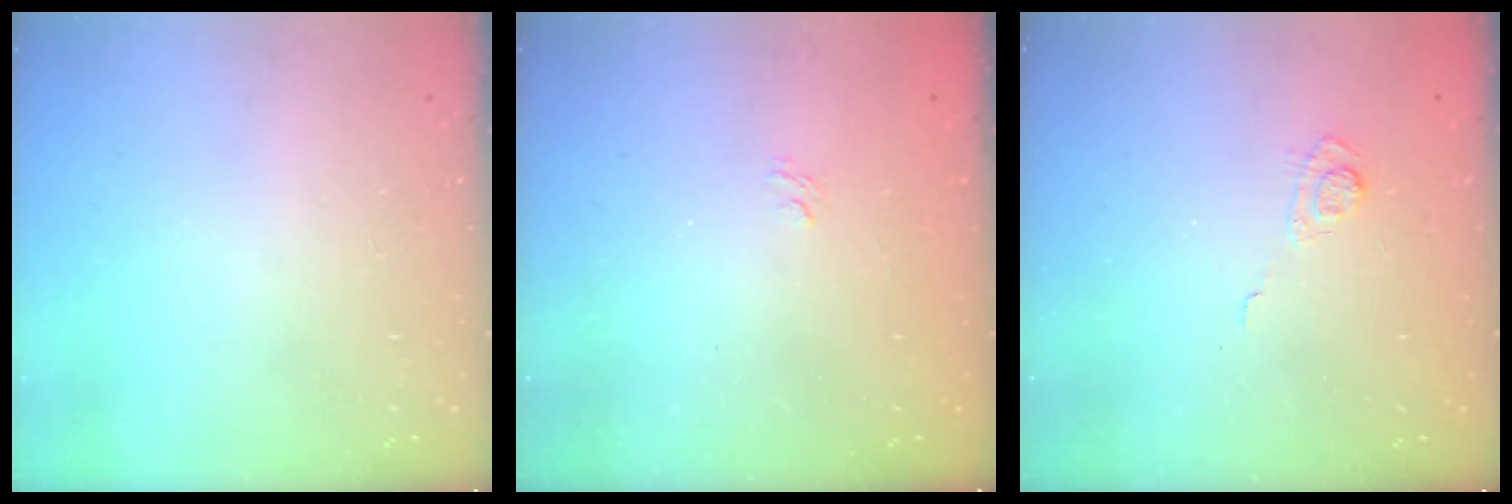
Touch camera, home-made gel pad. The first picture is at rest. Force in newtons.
{"total": 1.1, "press": 0.1, "slide": 1.1}
{"total": 3.7, "press": 3.4, "slide": 1.5}